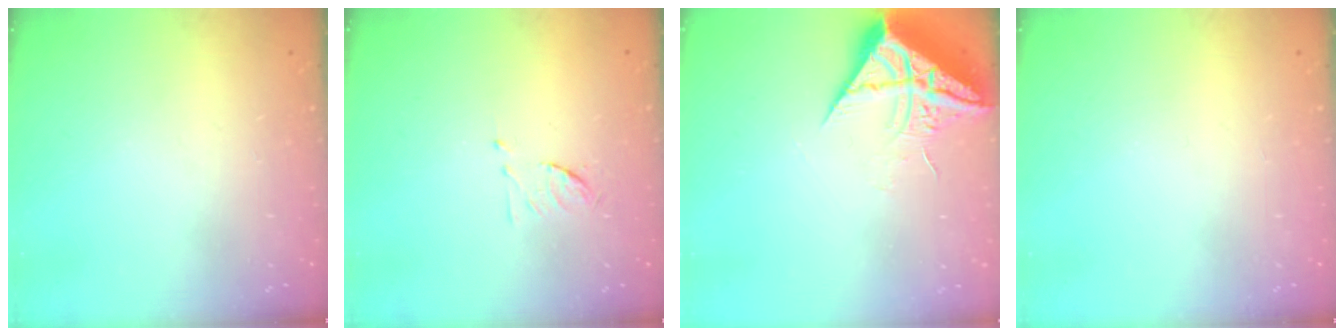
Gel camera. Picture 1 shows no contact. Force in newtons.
{"total": 6.3, "press": 6.2, "slide": 1.0}
{"total": 10.0, "press": 9.9, "slide": 1.0}
{"total": 0.0}